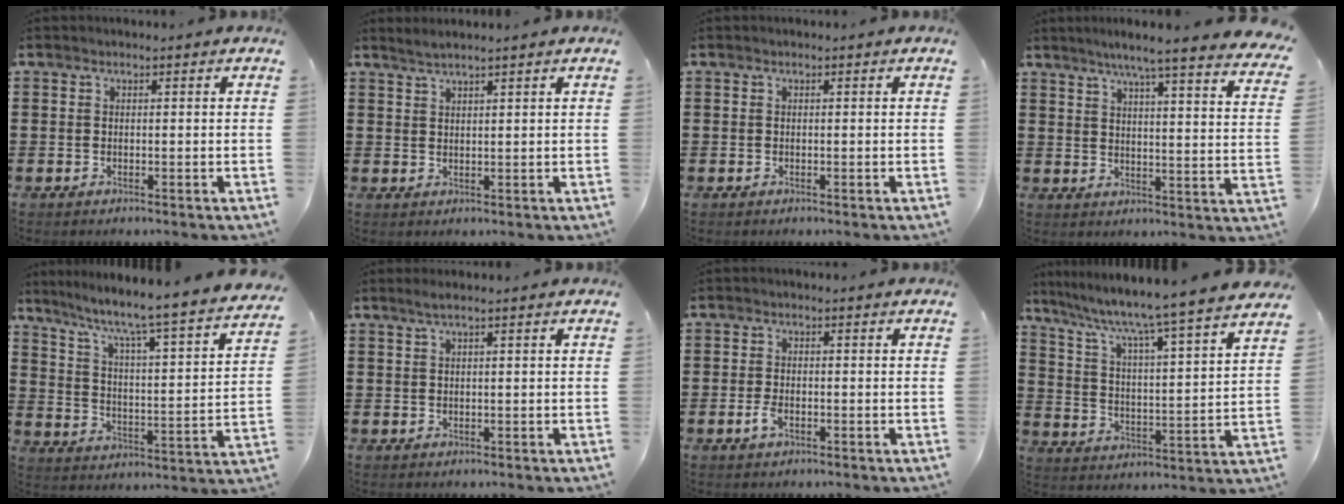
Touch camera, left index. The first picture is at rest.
{"total": 1.7, "force": [1.5, -0.4, 0.5], "torque": [-0.011, 0.001, 0.029]}
{"total": 0.0}
{"total": 5.9, "force": [4.8, -1.0, 3.3], "torque": [-0.082, -0.035, 0.075]}
{"total": 5.5, "force": [4.5, -0.6, 3.0], "torque": [-0.081, -0.052, 0.061]}
{"total": 1.4, "force": [0.7, -0.2, 1.2], "torque": [-0.022, -0.001, 0.012]}
{"total": 2.2, "force": [-0.9, 0.9, 1.8], "torque": [-0.049, -0.005, -0.021]}
{"total": 6.3, "force": [5.4, -0.9, 3.1], "torque": [-0.084, -0.054, 0.078]}